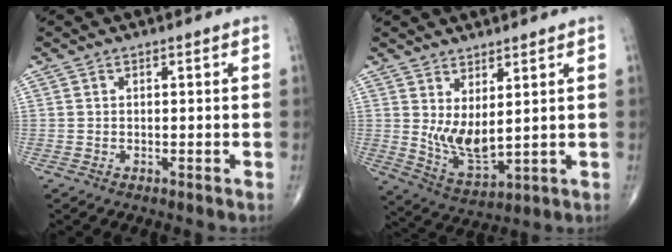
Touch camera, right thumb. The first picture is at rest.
{"total": 7.9, "force": [2.0, 3.2, 6.9], "torque": [-0.119, -0.038, 0.052]}